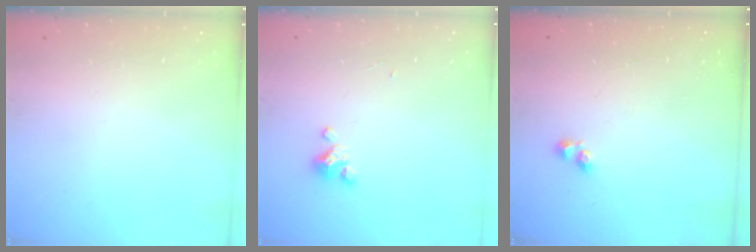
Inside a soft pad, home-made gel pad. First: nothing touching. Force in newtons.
{"total": 2.3, "press": 2.2, "slide": 0.4}
{"total": 0.9, "press": 0.4, "slide": 0.8}